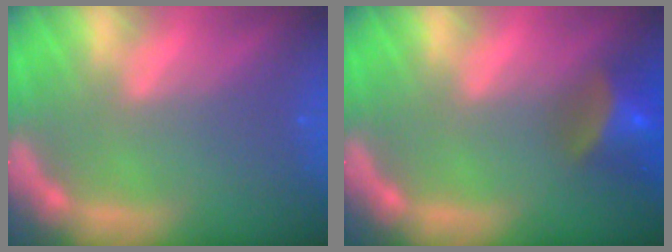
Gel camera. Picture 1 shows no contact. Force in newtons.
{"total": 5.5}